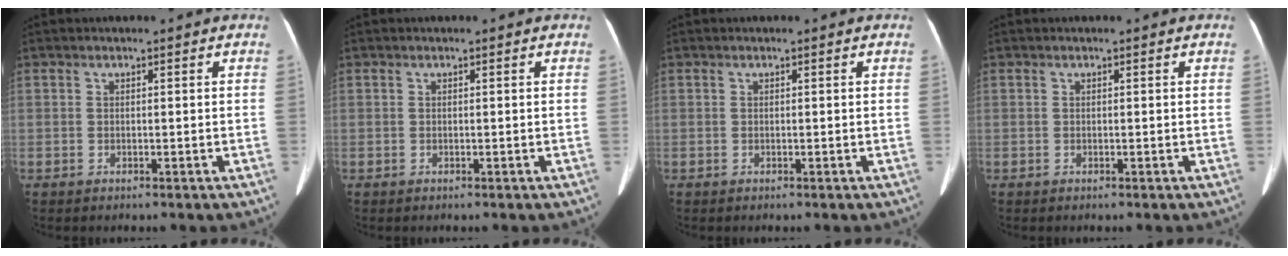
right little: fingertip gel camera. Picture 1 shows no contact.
{"total": 0.0}
{"total": 0.0}
{"total": 0.0}